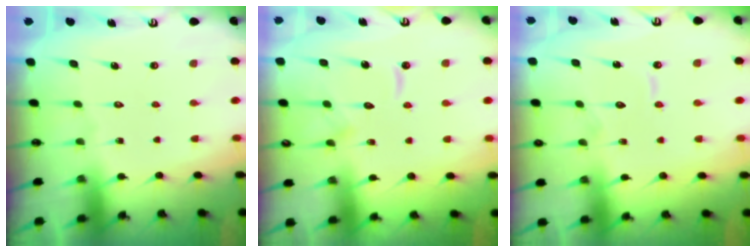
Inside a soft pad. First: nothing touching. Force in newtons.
{"total": 10.3, "press": 10.2, "slide": 0.9}
{"total": 5.4, "press": 5.4, "slide": 0.4}